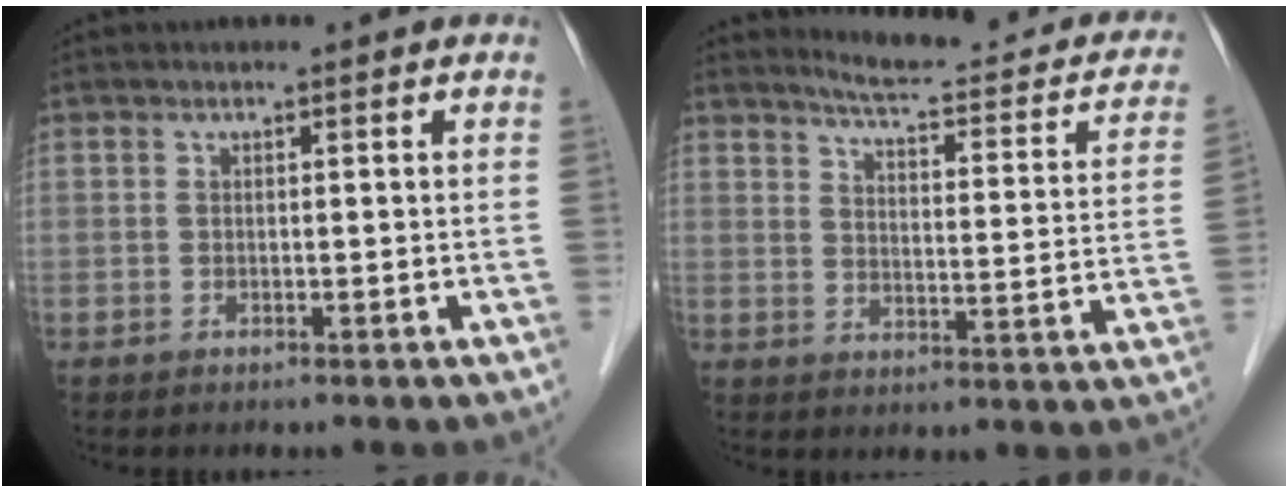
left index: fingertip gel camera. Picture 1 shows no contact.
{"total": 16.9, "force": [14.9, 3.4, 7.1], "torque": [-0.078, -0.031, 0.169]}